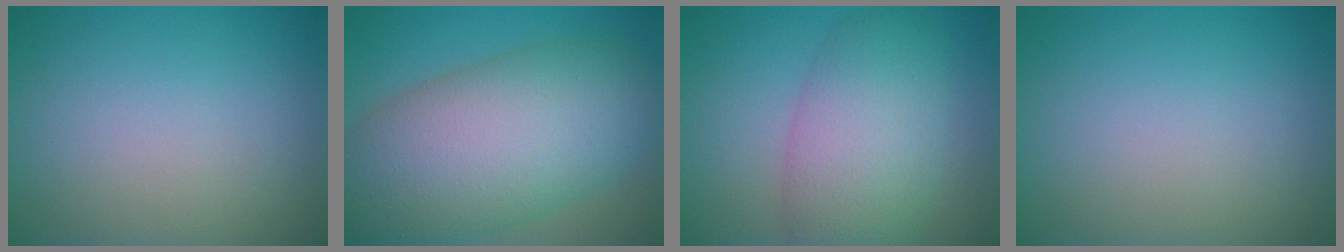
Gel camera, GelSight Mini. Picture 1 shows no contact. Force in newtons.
{"total": 13.2, "press": 13.2, "slide": 0.8}
{"total": 6.9, "press": 6.9, "slide": 0.4}
{"total": 0.0}